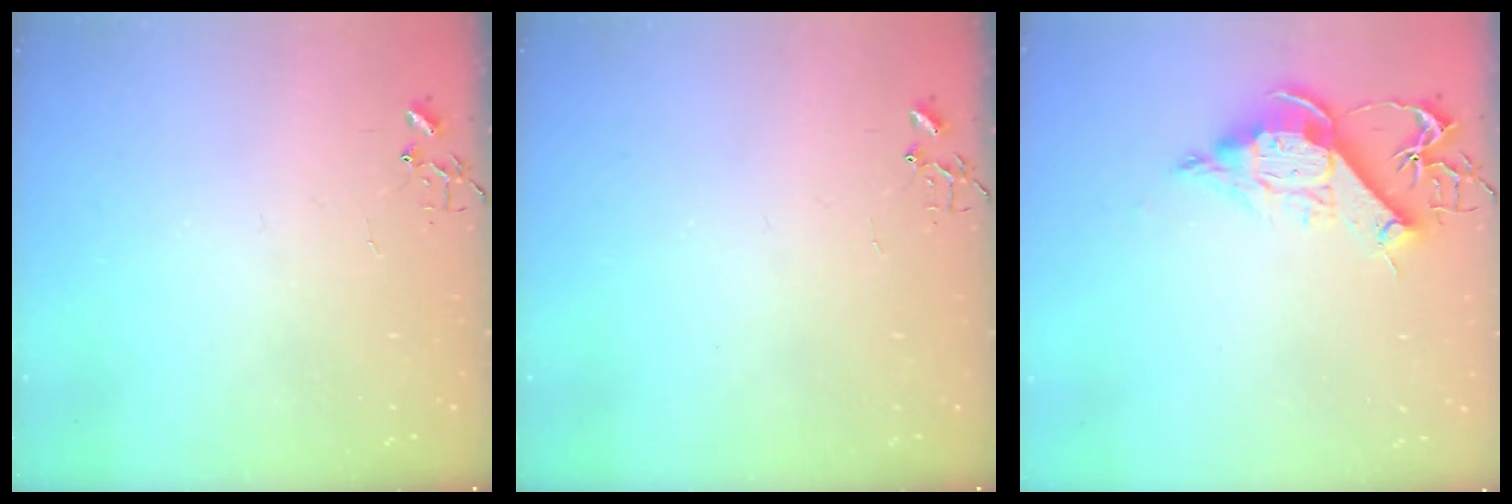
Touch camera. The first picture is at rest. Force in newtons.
{"total": 0.0}
{"total": 11.5, "press": 11.4, "slide": 1.8}